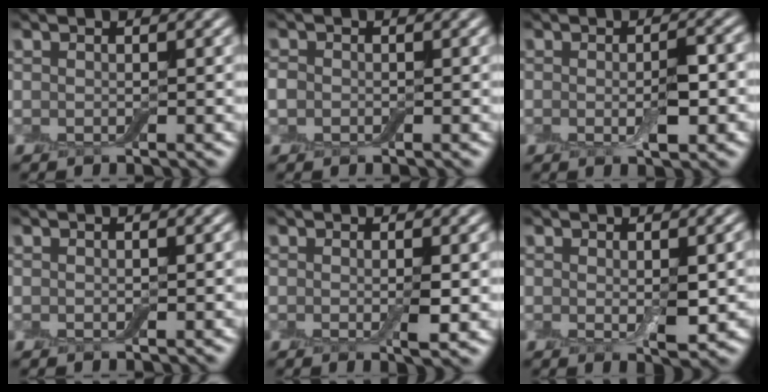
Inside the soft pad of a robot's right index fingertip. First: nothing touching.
{"total": 1.1, "force": [-0.3, 1.0, 0.4], "torque": [-0.006, -0.002, -0.011]}
{"total": 3.1, "force": [-0.4, 0.8, 2.9], "torque": [-0.052, -0.005, -0.006]}
{"total": 0.0}
{"total": 2.0, "force": [-0.1, 0.3, 1.9], "torque": [-0.031, -0.005, -0.002]}
{"total": 2.7, "force": [0.0, 0.6, 2.6], "torque": [-0.043, -0.006, 0.002]}